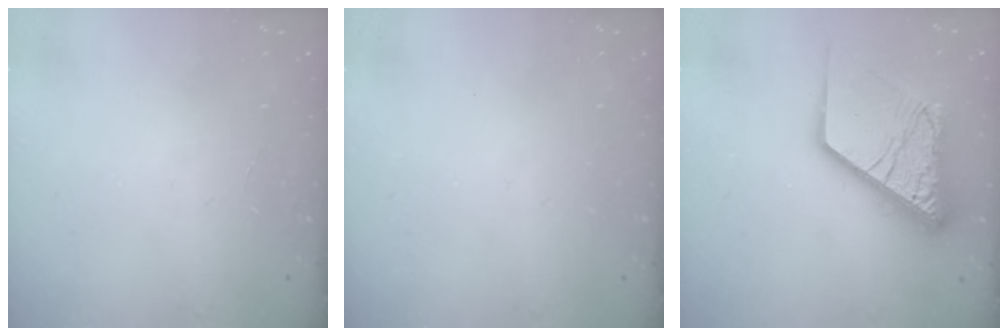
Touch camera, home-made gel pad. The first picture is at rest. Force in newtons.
{"total": 0.0}
{"total": 19.4, "press": 19.2, "slide": 2.3}